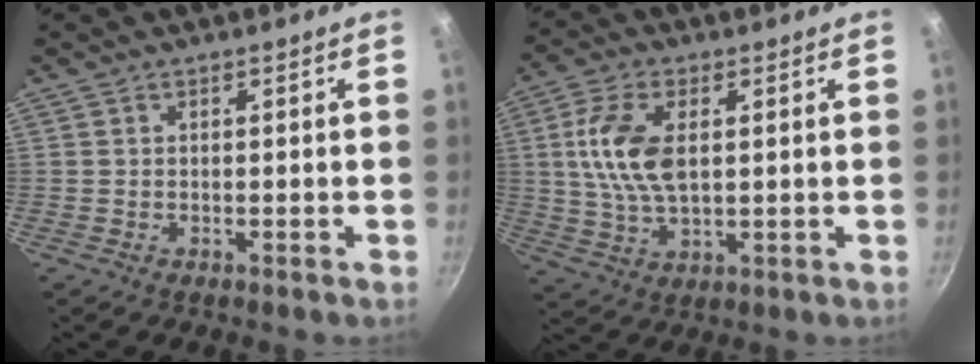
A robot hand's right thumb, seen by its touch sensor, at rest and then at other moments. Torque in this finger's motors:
{"motor_torque": [0.59, 0.93, 1.60, 0.03, 0.15]}